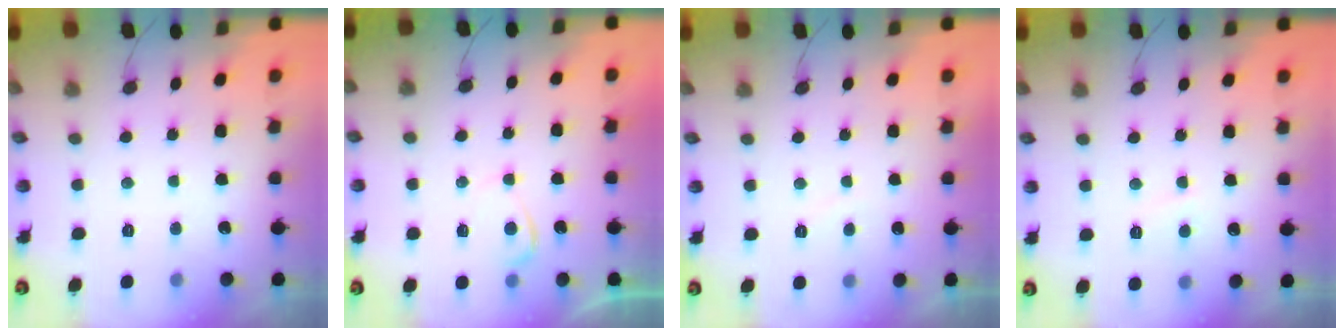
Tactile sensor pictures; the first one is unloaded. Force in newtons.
{"total": 2.1, "press": 2.0, "slide": 0.5}
{"total": 0.6, "press": 0.3, "slide": 0.5}
{"total": 3.4, "press": 3.3, "slide": 0.5}